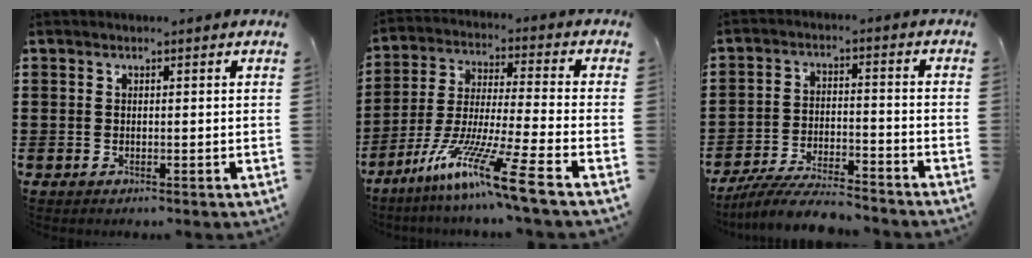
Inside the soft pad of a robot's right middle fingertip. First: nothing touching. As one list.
[{"total": 12.4, "force": [-8.8, -0.6, 8.7], "torque": [-0.173, -0.008, -0.170]}, {"total": 7.1, "force": [-6.6, 0.6, 2.5], "torque": [-0.055, -0.002, -0.128]}]